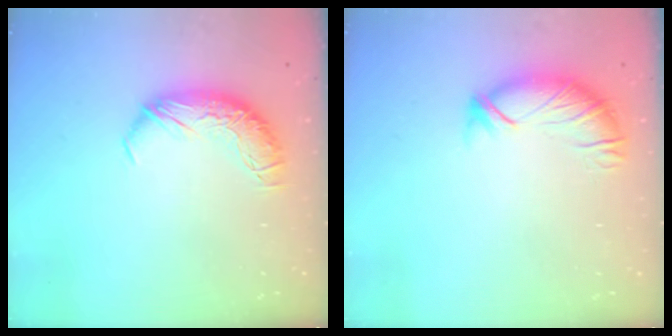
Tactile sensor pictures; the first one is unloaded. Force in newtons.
{"total": 3.0, "press": 2.9, "slide": 0.8}